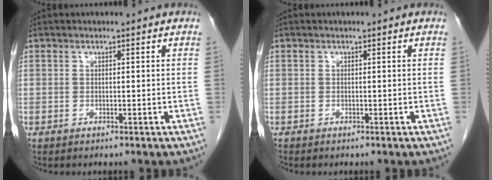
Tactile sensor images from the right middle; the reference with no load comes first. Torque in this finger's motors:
{"motor_torque": [-0.09, -0.26, -0.03, 0.00]}